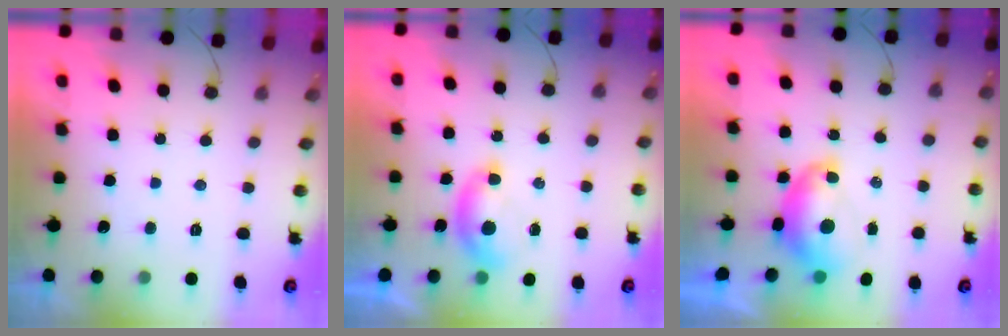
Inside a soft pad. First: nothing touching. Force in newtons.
{"total": 7.0, "press": 6.9, "slide": 0.8}
{"total": 8.2, "press": 8.1, "slide": 0.9}